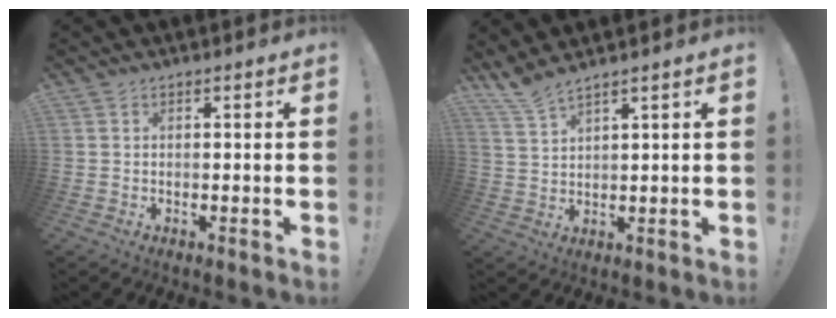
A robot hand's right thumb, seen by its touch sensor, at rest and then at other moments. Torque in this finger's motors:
{"motor_torque": [-0.75, 0.74, 0.08, -0.04, 0.00]}